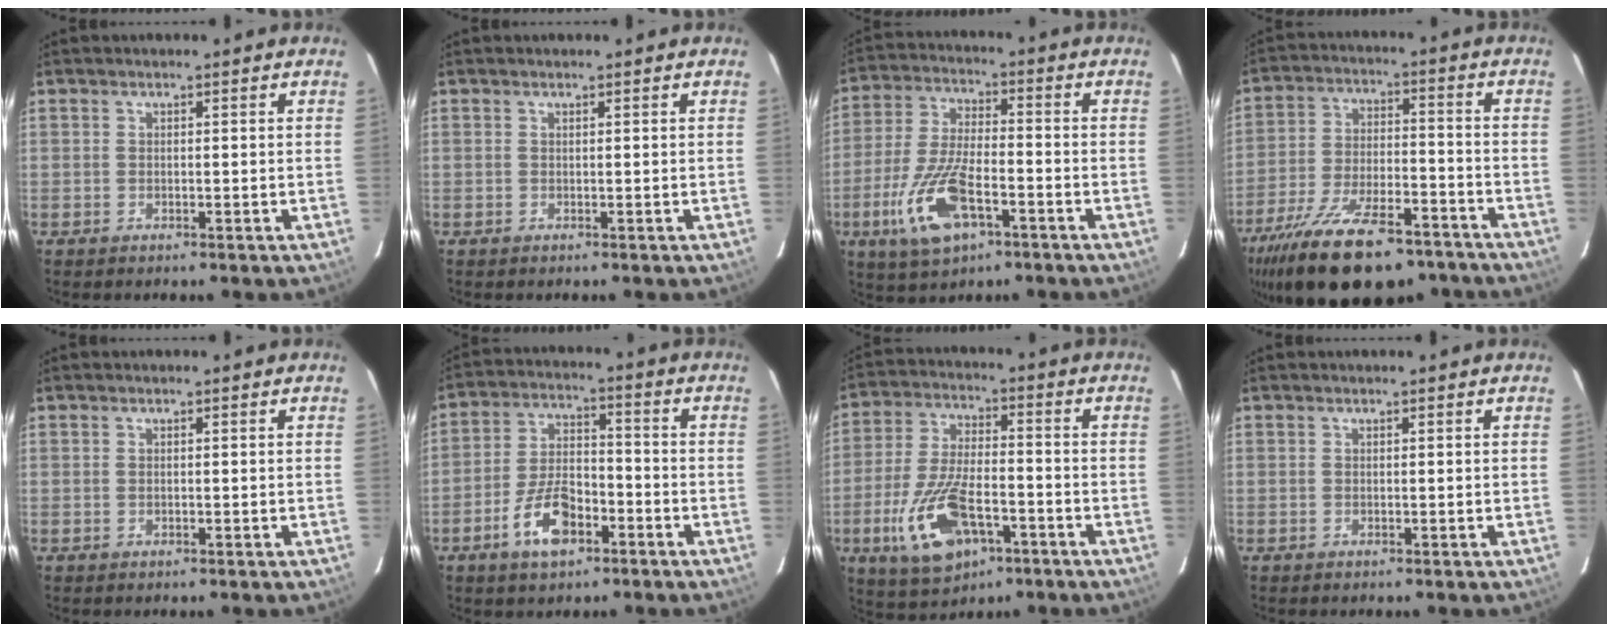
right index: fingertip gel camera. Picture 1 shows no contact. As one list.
[{"total": 0.0}, {"total": 14.1, "force": [-6.3, 5.7, 11.2], "torque": [-0.245, -0.011, -0.114]}, {"total": 23.8, "force": [-17.9, 8.6, 13.1], "torque": [-0.251, -0.034, -0.271]}, {"total": 0.0}, {"total": 10.3, "force": [-5.4, 5.0, 7.1], "torque": [-0.147, 0.009, -0.093]}, {"total": 15.3, "force": [-6.5, 6.9, 12.0], "torque": [-0.259, -0.013, -0.111]}, {"total": 0.0}]